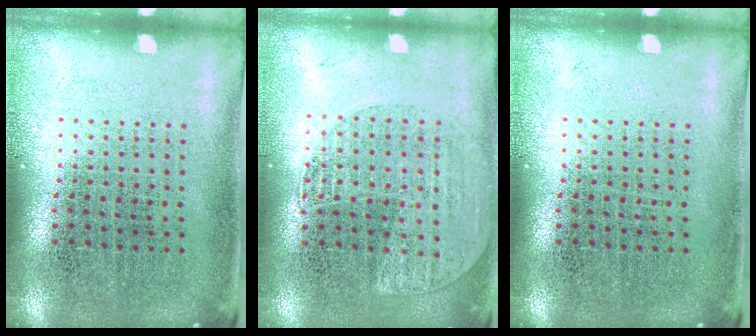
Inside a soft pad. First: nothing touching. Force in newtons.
{"total": 1.3, "press": 1.3, "slide": 0.2}
{"total": 0.0}